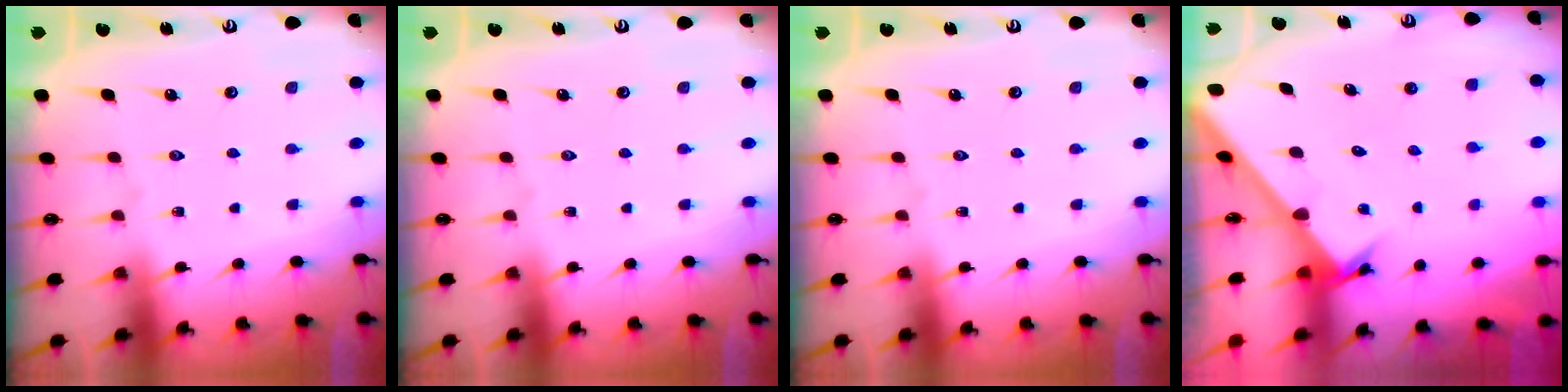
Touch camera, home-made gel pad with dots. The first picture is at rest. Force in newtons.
{"total": 0.0}
{"total": 0.0}
{"total": 2.5, "press": 2.5, "slide": 0.3}